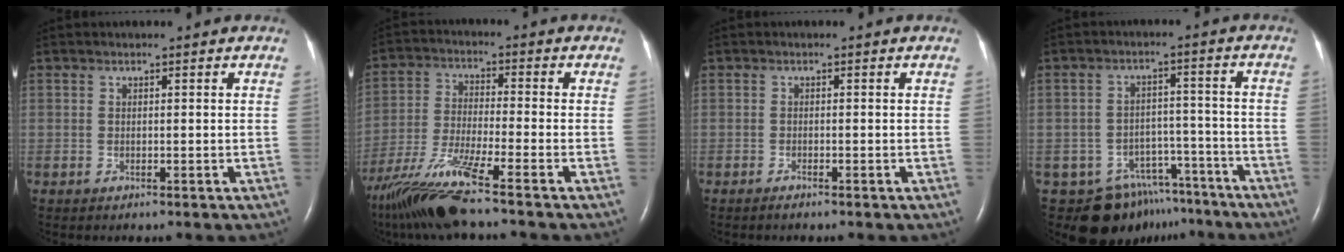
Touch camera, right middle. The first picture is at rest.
{"total": 12.6, "force": [-9.4, -0.7, 8.4], "torque": [-0.172, -0.032, -0.176]}
{"total": 0.8, "force": [-0.7, -0.1, 0.4], "torque": [-0.013, -0.002, -0.012]}
{"total": 12.3, "force": [-9.8, 7.3, 1.5], "torque": [-0.020, 0.034, -0.125]}